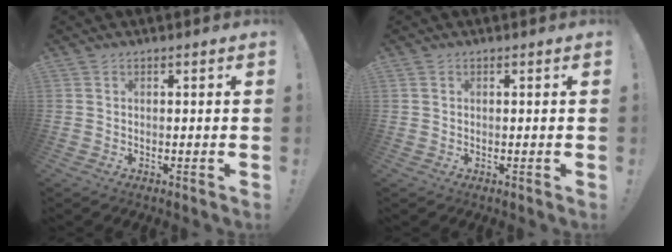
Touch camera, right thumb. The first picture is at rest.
{"total": 0.6, "force": [0.3, 0.4, 0.1], "torque": [-0.007, 0.003, 0.008]}